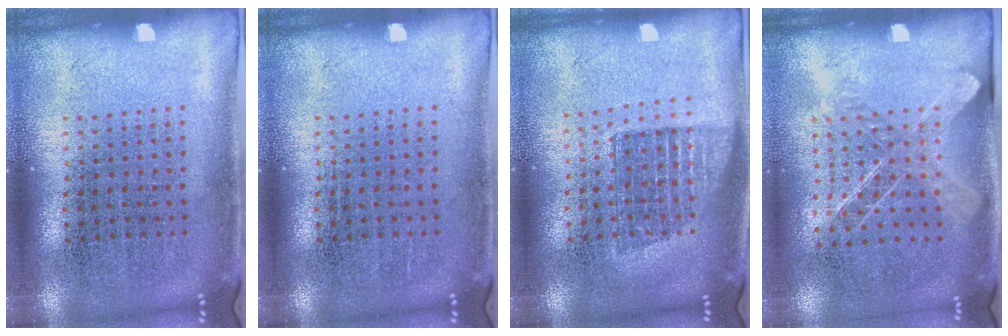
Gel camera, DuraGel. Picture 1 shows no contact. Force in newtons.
{"total": 0.0}
{"total": 1.4, "press": 1.2, "slide": 0.8}
{"total": 1.3, "press": 1.1, "slide": 0.7}